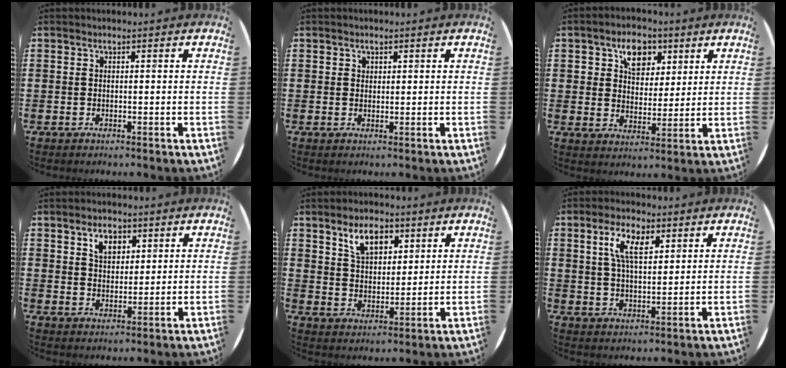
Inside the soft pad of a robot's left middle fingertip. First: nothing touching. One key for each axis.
{"total": 0.8, "fx": 0.6, "fy": 0.5, "fz": 0.1, "tx": 0.005, "ty": 0.000, "tz": 0.011}
{"total": 6.1, "fx": 3.6, "fy": 4.2, "fz": 2.7, "tx": -0.046, "ty": 0.011, "tz": 0.058}
{"total": 3.6, "fx": 2.2, "fy": 2.2, "fz": 1.8, "tx": -0.025, "ty": 0.001, "tz": 0.036}
{"total": 6.0, "fx": 3.9, "fy": 3.3, "fz": 3.2, "tx": -0.051, "ty": 0.002, "tz": 0.067}
{"total": 6.7, "fx": 3.7, "fy": 2.7, "fz": 4.9, "tx": -0.098, "ty": 0.008, "tz": 0.062}